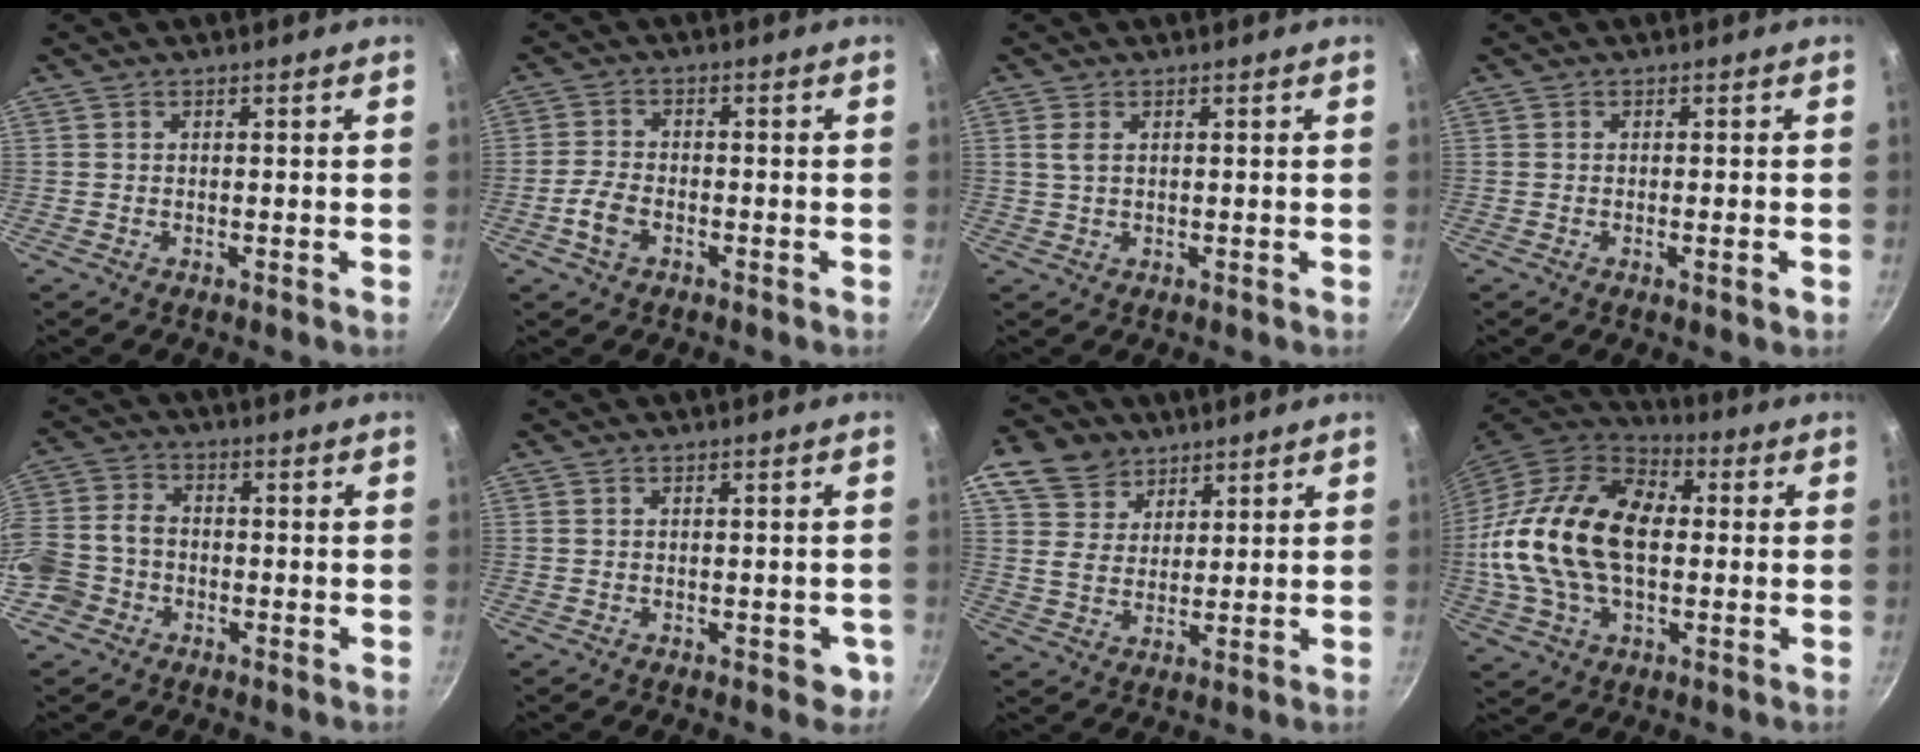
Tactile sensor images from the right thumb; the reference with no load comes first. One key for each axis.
{"total": 4.5, "fx": -1.9, "fy": 2.9, "fz": 2.9, "tx": -0.062, "ty": 0.017, "tz": -0.041}
{"total": 2.3, "fx": 0.6, "fy": 1.3, "fz": 1.8, "tx": -0.038, "ty": 0.001, "tz": 0.013}
{"total": 1.8, "fx": -0.6, "fy": 0.3, "fz": 1.6, "tx": -0.030, "ty": -0.001, "tz": -0.011}
{"total": 9.7, "fx": -3.7, "fy": 7.6, "fz": 4.7, "tx": -0.075, "ty": 0.038, "tz": -0.084}
{"total": 3.2, "fx": -0.6, "fy": 1.9, "fz": 2.5, "tx": -0.010, "ty": 0.008, "tz": -0.004}
{"total": 11.5, "fx": 6.9, "fy": 8.1, "fz": 4.3, "tx": -0.055, "ty": -0.021, "tz": 0.122}
{"total": 24.7, "fx": 0.9, "fy": 15.5, "fz": 19.2, "tx": -0.353, "ty": 0.028, "tz": 0.007}